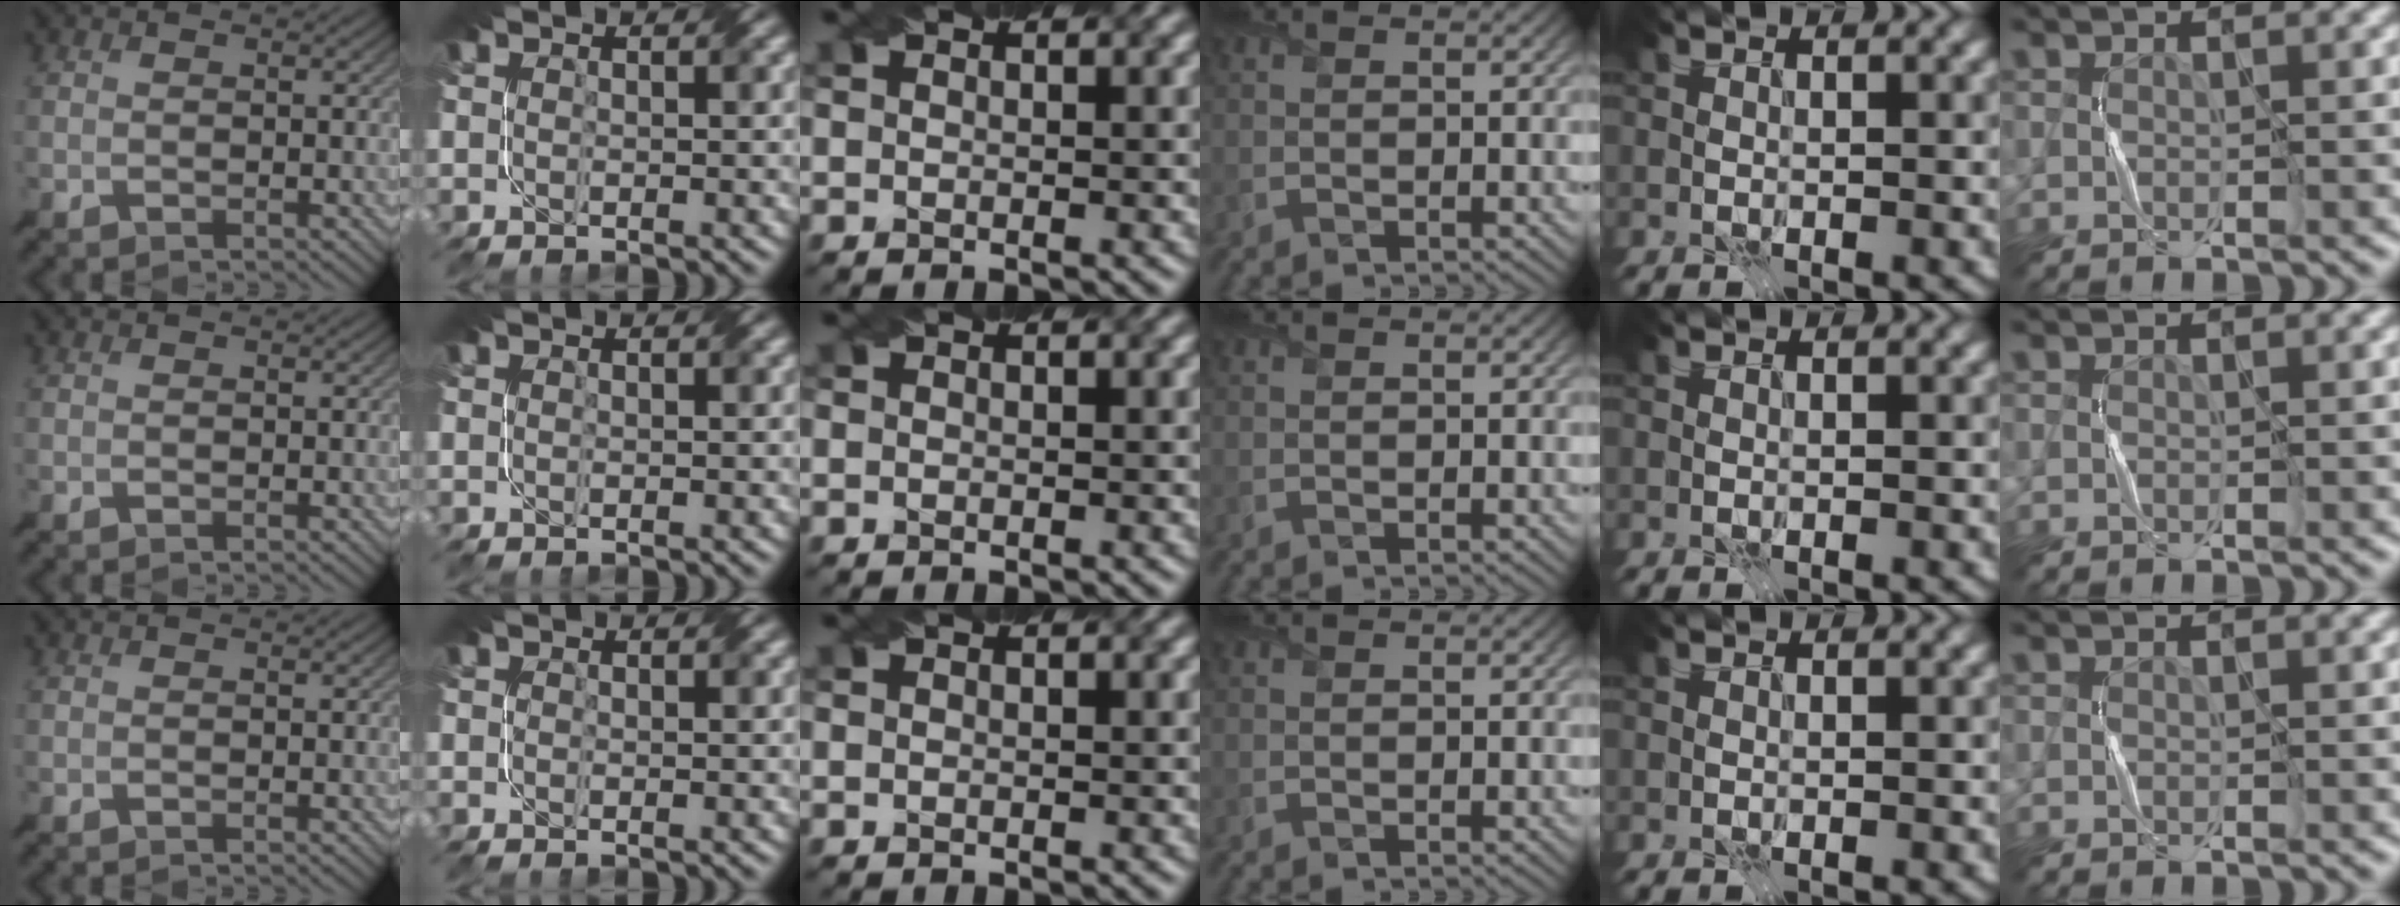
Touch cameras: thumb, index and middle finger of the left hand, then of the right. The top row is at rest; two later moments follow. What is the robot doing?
{"motion": "fold", "object": "coffee filter"}